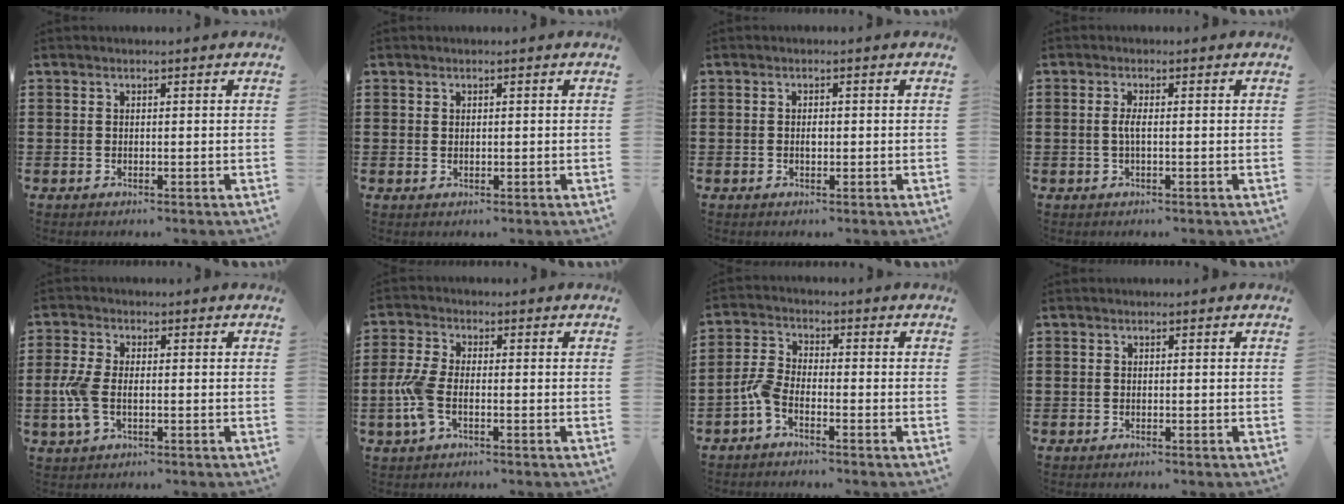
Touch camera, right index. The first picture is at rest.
{"total": 0.6, "force": [0.4, 0.4, 0.2], "torque": [-0.004, 0.004, 0.007]}
{"total": 1.1, "force": [0.0, 0.5, 0.9], "torque": [-0.019, 0.002, -0.001]}
{"total": 1.9, "force": [-0.3, 0.1, 1.9], "torque": [-0.045, -0.007, -0.008]}
{"total": 4.9, "force": [-0.7, 2.7, 4.1], "torque": [-0.101, -0.006, -0.018]}
{"total": 5.4, "force": [-1.4, 2.5, 4.7], "torque": [-0.114, -0.005, -0.032]}
{"total": 3.6, "force": [-2.3, 1.4, 2.4], "torque": [-0.070, 0.002, -0.051]}
{"total": 0.0}